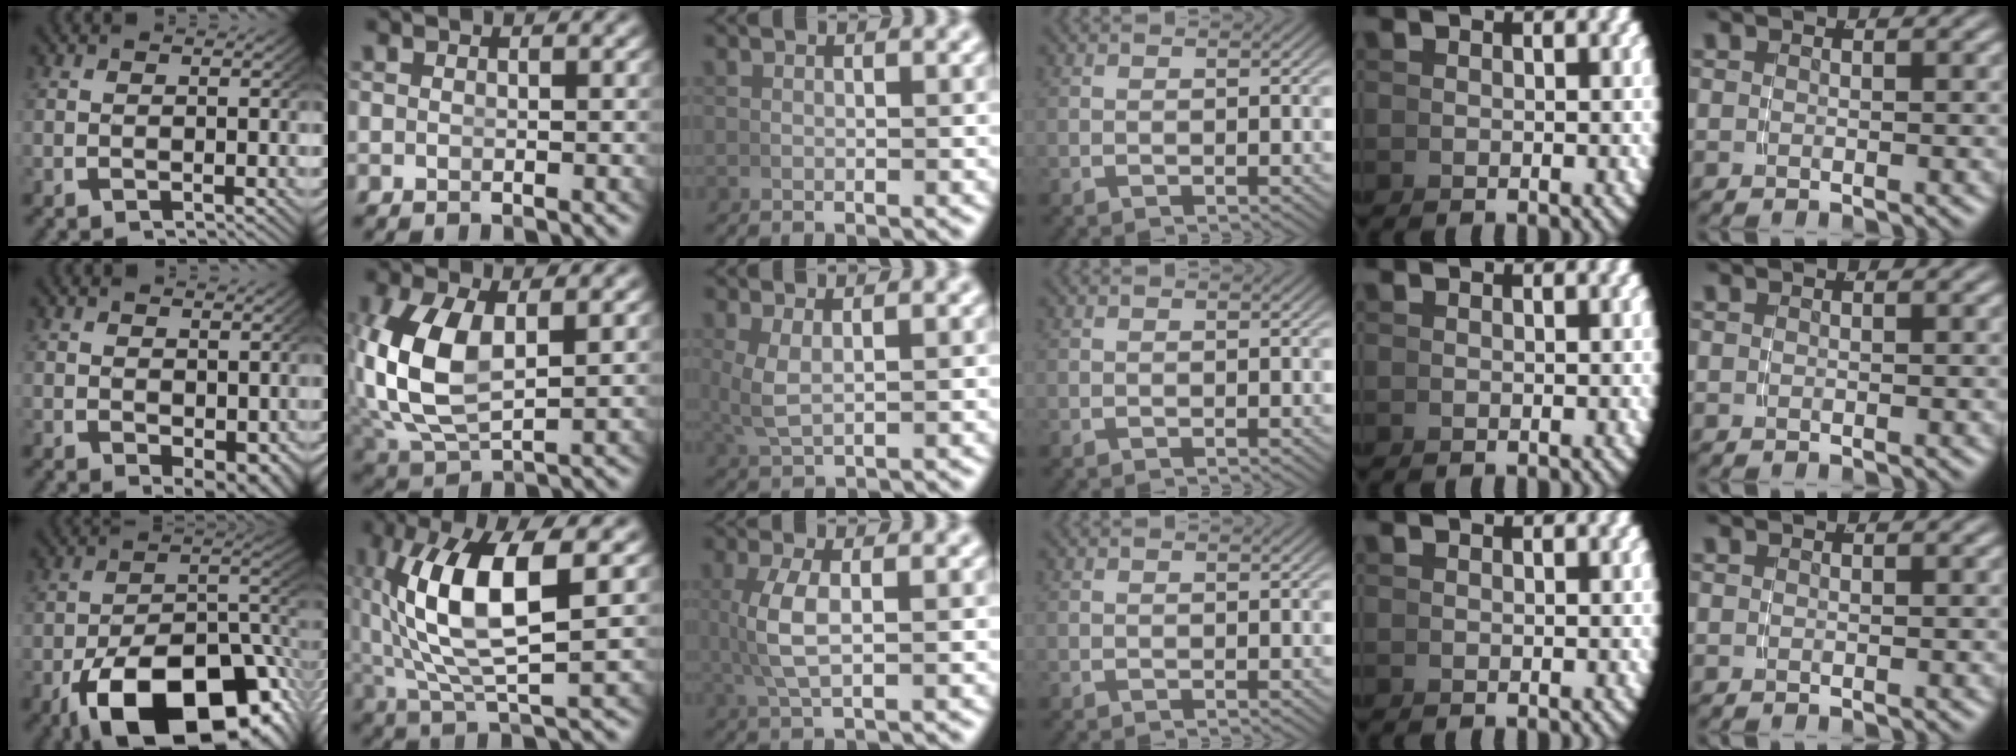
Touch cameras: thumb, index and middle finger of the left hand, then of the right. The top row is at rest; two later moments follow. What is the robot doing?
{"motion": "lift_and_place", "object": "bowl"}